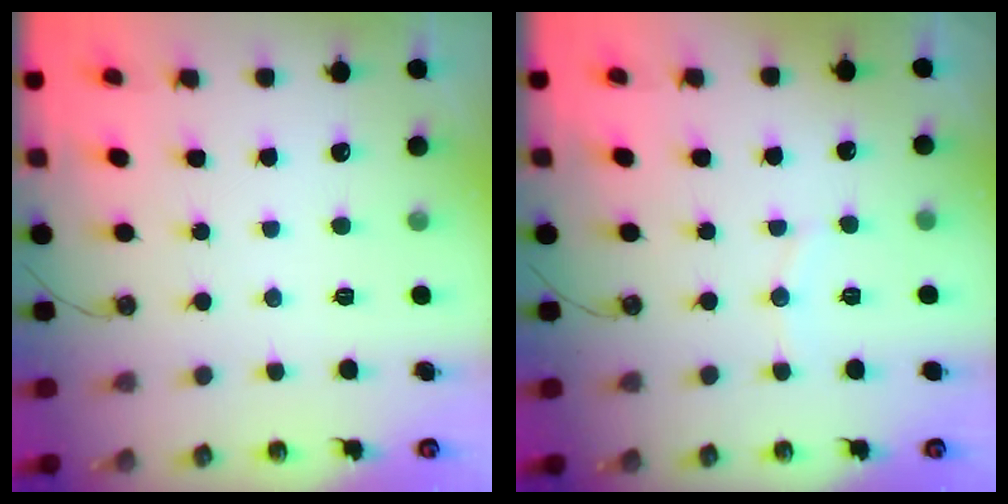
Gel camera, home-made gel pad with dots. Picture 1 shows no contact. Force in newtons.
{"total": 4.4, "press": 4.3, "slide": 0.9}